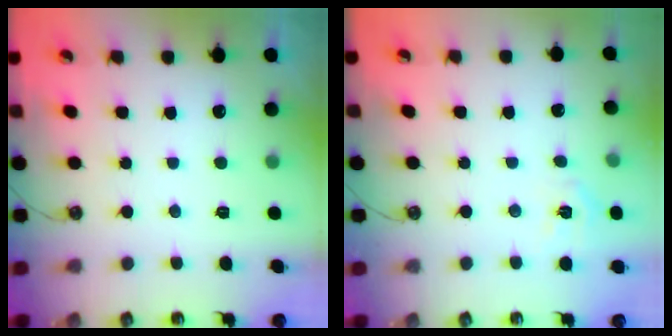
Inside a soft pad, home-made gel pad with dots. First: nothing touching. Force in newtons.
{"total": 5.5, "press": 5.5, "slide": 0.6}